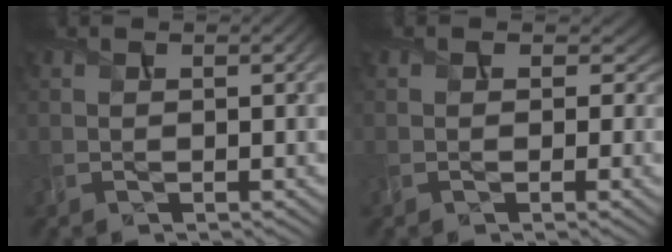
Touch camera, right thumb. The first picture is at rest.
{"total": 2.9, "force": [0.4, 2.6, 1.4], "torque": [-0.026, -0.013, 0.004]}